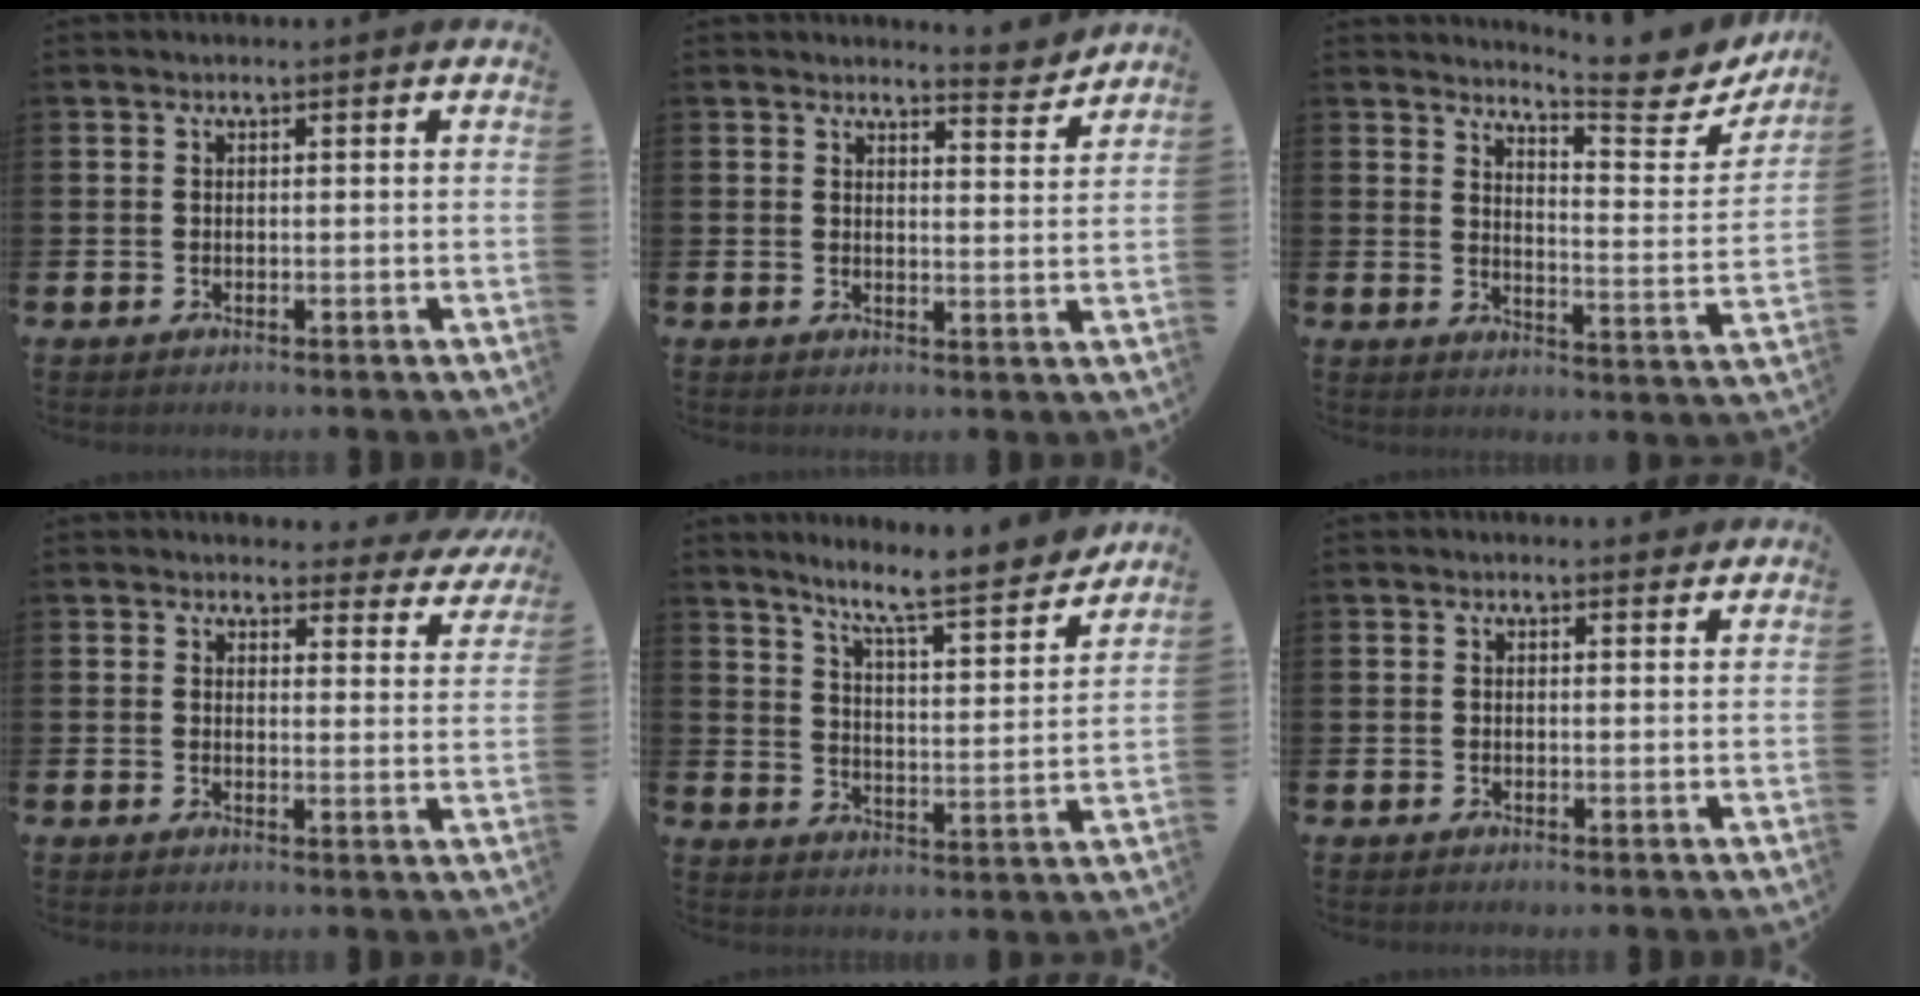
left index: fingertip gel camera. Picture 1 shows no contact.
{"total": 4.0, "force": [4.0, 0.2, 0.2], "torque": [0.009, -0.033, 0.067]}
{"total": 7.2, "force": [6.6, 1.0, 2.6], "torque": [-0.046, -0.057, 0.106]}
{"total": 3.3, "force": [3.0, 1.2, 0.2], "torque": [-0.007, -0.020, 0.051]}
{"total": 8.5, "force": [7.7, 0.4, 3.6], "torque": [-0.086, -0.058, 0.129]}
{"total": 0.9, "force": [0.9, 0.3, 0.2], "torque": [0.009, -0.001, 0.013]}